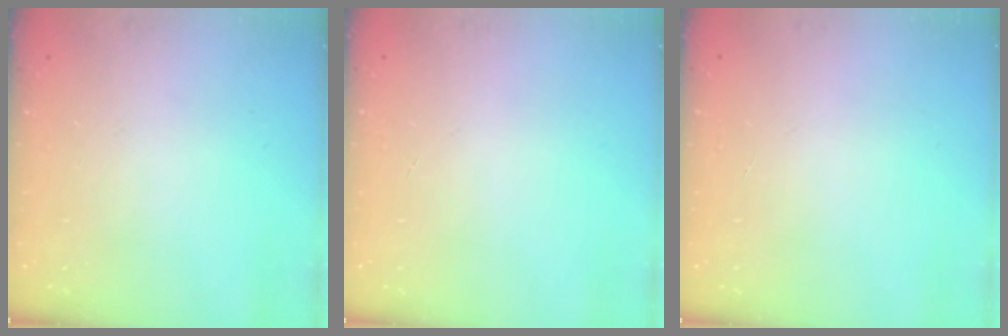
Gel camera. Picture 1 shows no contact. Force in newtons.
{"total": 0.0}
{"total": 0.0}